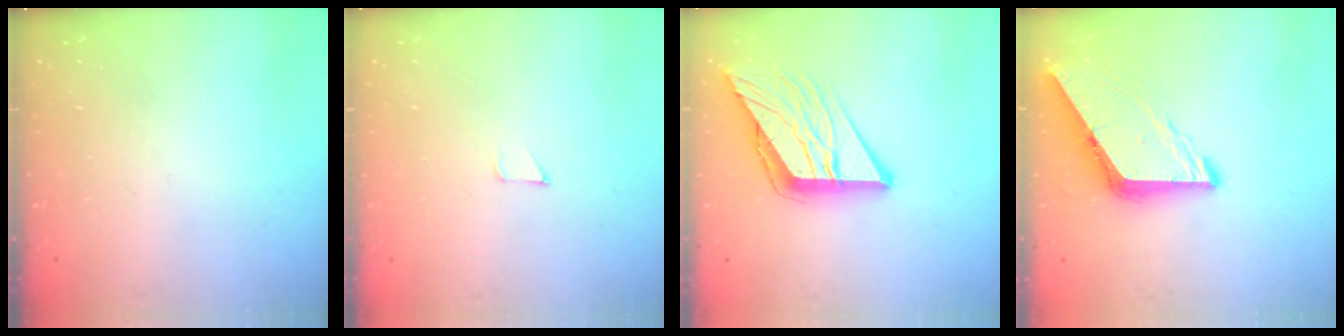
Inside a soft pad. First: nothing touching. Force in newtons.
{"total": 2.6, "press": 2.6, "slide": 0.2}
{"total": 13.7, "press": 13.6, "slide": 1.6}
{"total": 9.1, "press": 9.0, "slide": 1.1}